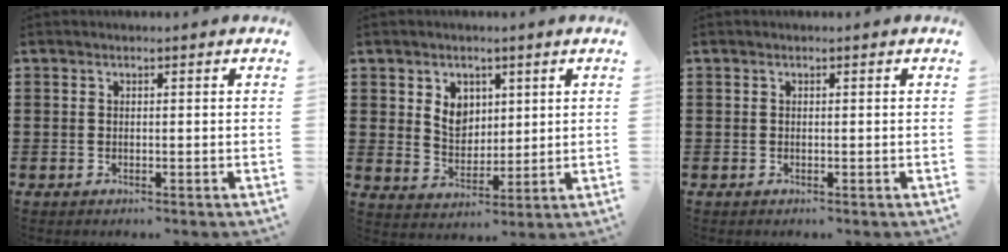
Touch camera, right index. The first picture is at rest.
{"total": 5.2, "force": [2.0, 4.2, 2.3], "torque": [-0.054, 0.011, 0.034]}
{"total": 0.0}